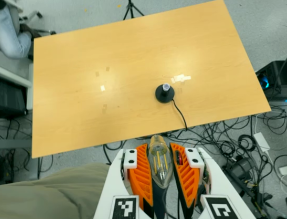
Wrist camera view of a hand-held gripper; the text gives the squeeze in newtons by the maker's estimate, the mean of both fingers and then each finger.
{"total": 21.4, "left": 23.6, "right": 19.2}